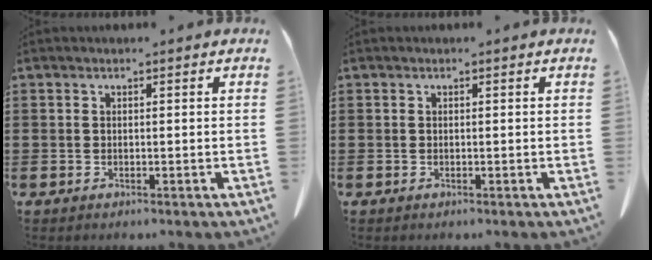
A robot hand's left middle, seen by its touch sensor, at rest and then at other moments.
{"total": 0.0}